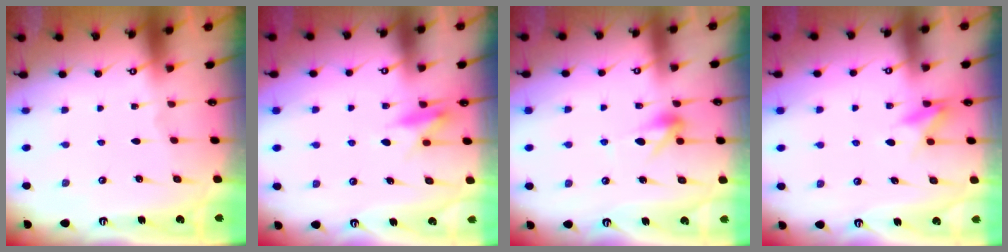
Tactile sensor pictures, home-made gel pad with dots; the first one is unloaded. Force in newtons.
{"total": 7.6, "press": 7.6, "slide": 0.9}
{"total": 7.2, "press": 7.2, "slide": 0.6}
{"total": 8.5, "press": 8.4, "slide": 1.3}